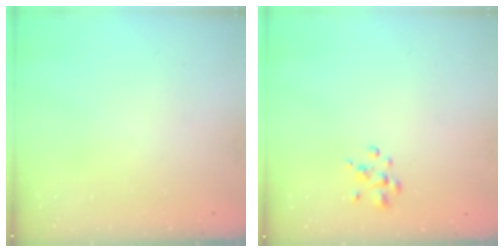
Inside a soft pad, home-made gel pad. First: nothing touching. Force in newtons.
{"total": 2.8, "press": 2.7, "slide": 0.6}